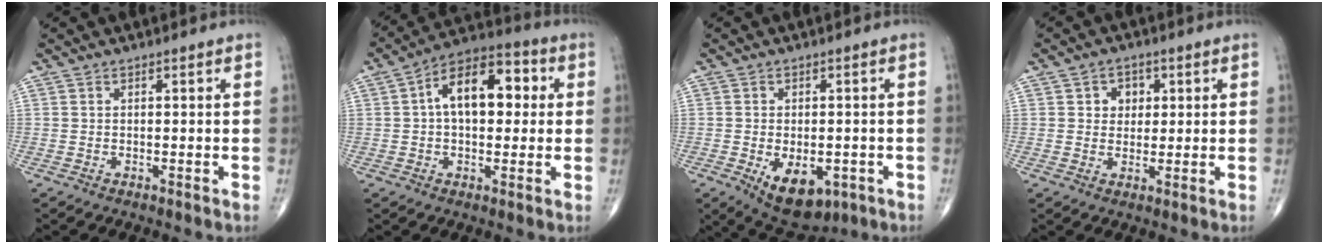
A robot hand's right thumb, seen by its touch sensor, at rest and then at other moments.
{"total": 13.6, "force": [2.0, 7.8, 11.0], "torque": [-0.150, 0.031, 0.019]}
{"total": 10.0, "force": [-3.6, 5.7, 7.4], "torque": [-0.094, -0.001, -0.039]}
{"total": 4.2, "force": [1.2, 3.5, 2.0], "torque": [-0.002, -0.001, 0.016]}